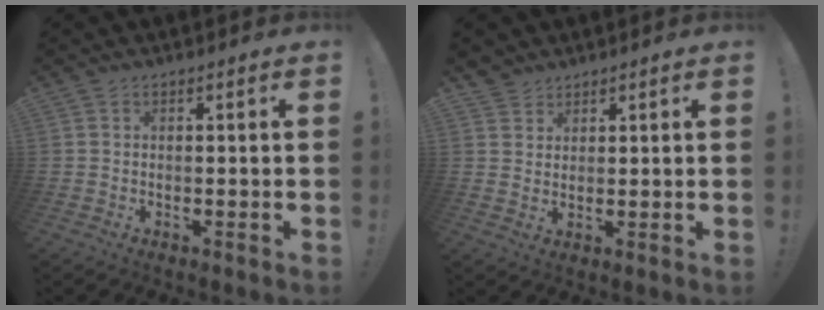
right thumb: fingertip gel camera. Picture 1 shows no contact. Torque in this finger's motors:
{"motor_torque": [-0.20, -0.13, 0.06, 0.01, -0.02]}